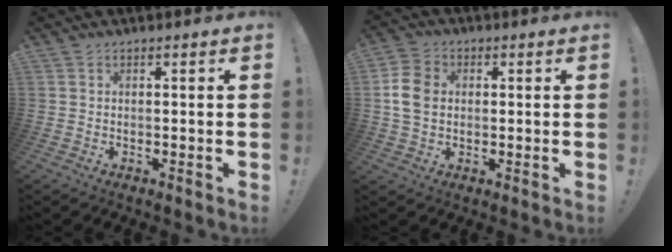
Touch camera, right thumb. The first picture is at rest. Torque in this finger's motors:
{"motor_torque": [-0.09, 0.42, 0.02, 0.07, 0.06]}